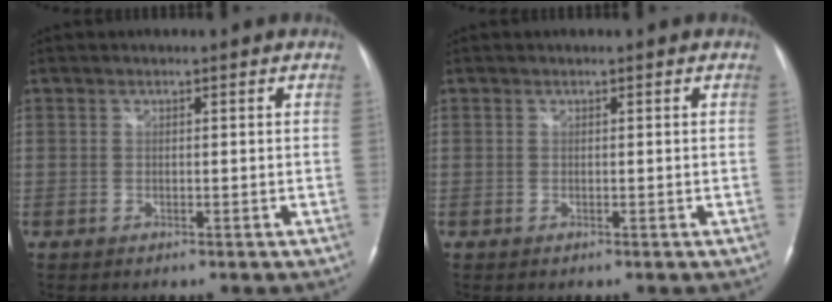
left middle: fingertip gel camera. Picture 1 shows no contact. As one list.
[{"total": 0.0}]